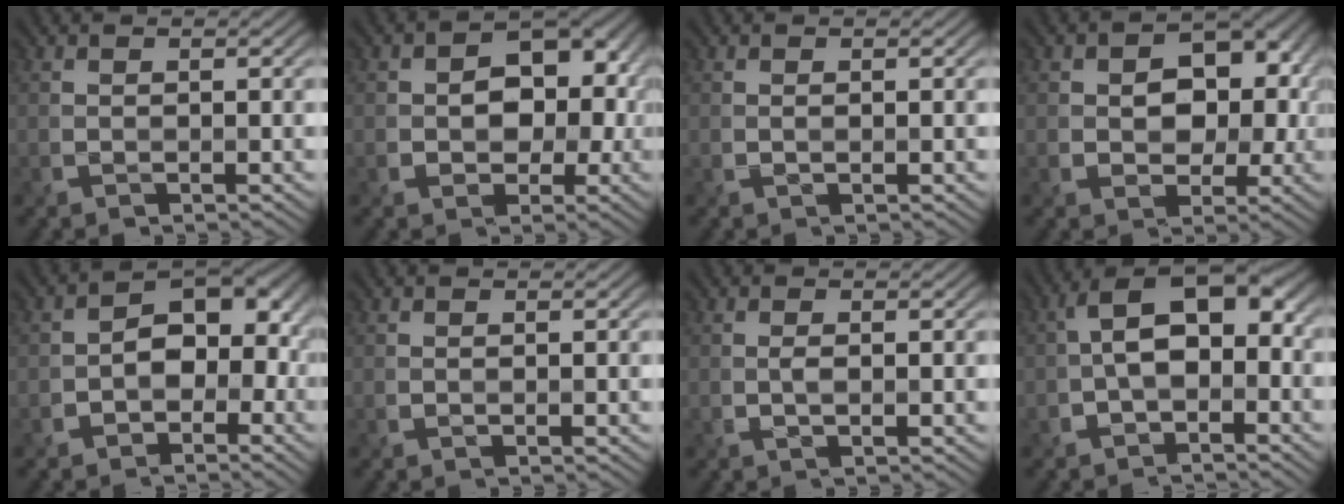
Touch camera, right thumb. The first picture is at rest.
{"total": 7.8, "force": [-0.2, 5.8, 5.2], "torque": [-0.055, 0.000, -0.006]}
{"total": 0.0}
{"total": 8.7, "force": [0.6, 6.4, 5.9], "torque": [-0.070, -0.006, 0.007]}
{"total": 6.3, "force": [-1.9, 4.5, 4.0], "torque": [-0.045, 0.005, -0.047]}
{"total": 0.0}
{"total": 0.8, "force": [-0.1, 0.1, 0.7], "torque": [-0.016, -0.001, -0.004]}
{"total": 8.0, "force": [-0.5, 4.6, 6.5], "torque": [-0.113, 0.015, -0.017]}